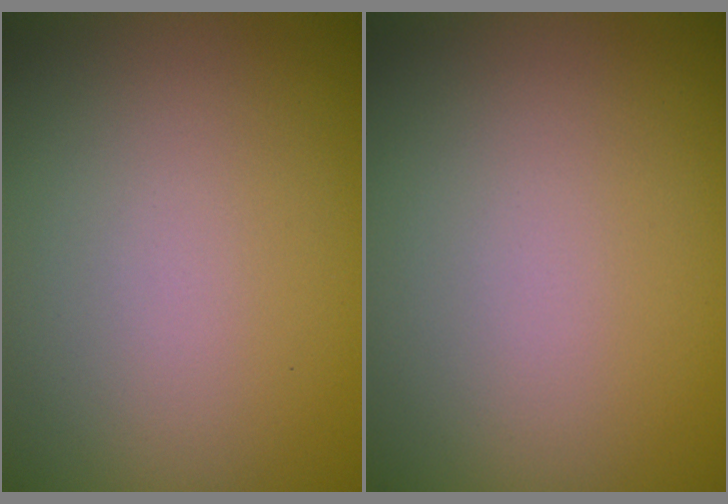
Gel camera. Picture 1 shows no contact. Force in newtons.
{"total": 0.0}